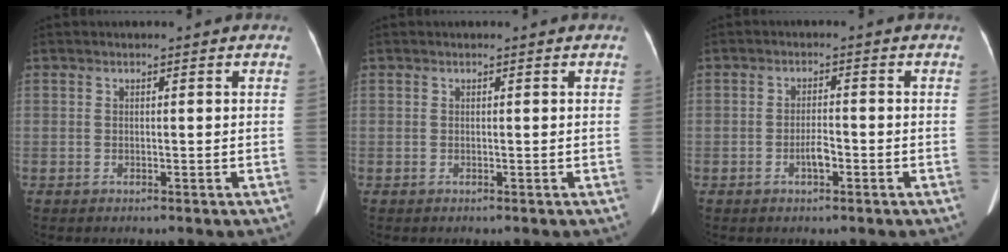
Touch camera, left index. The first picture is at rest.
{"total": 0.0}
{"total": 2.4, "force": [-1.3, 0.7, 1.9], "torque": [-0.035, 0.002, -0.023]}